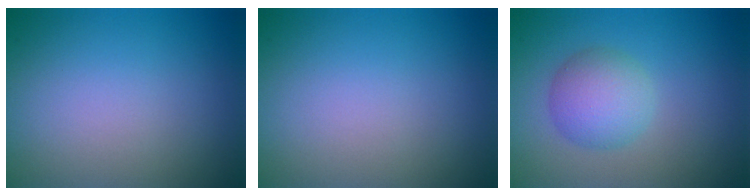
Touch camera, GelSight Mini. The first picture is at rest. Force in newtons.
{"total": 0.0}
{"total": 3.9, "press": 3.9, "slide": 0.1}